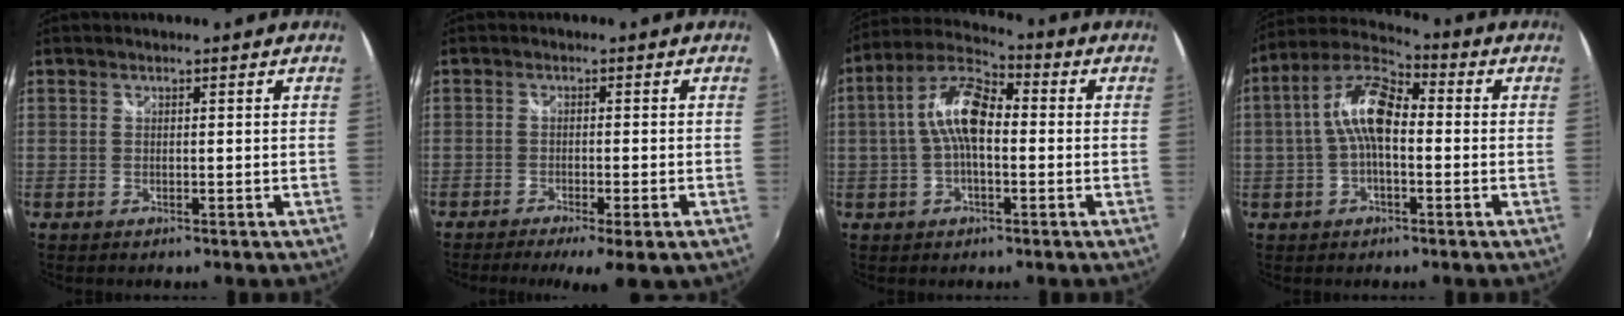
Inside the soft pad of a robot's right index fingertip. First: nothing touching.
{"total": 7.7, "force": [-5.3, 0.9, 5.6], "torque": [-0.111, -0.029, -0.079]}
{"total": 10.3, "force": [-0.3, 4.5, 9.3], "torque": [-0.192, 0.024, -0.010]}
{"total": 10.5, "force": [-0.3, 4.7, 9.4], "torque": [-0.195, 0.026, -0.011]}